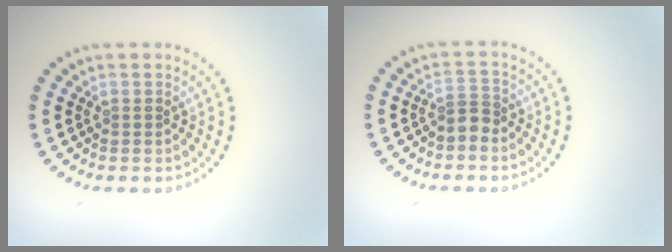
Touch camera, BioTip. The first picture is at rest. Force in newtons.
{"total": 1.5, "press": 1.1, "slide": 1.1}